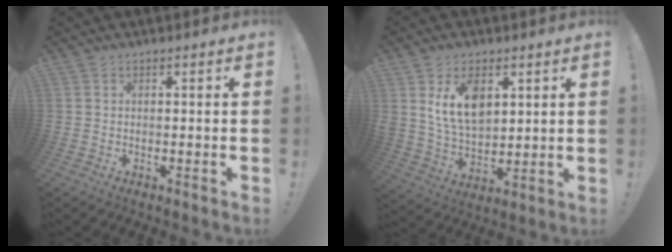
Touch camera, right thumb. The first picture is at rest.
{"total": 12.4, "force": [5.4, 8.0, 7.8], "torque": [-0.137, -0.022, 0.101]}